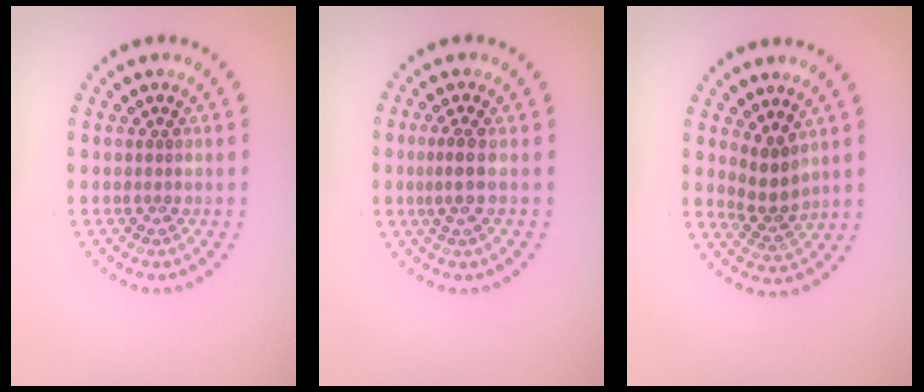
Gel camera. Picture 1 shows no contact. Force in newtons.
{"total": 2.1, "press": 1.5, "slide": 1.5}
{"total": 2.5, "press": 2.0, "slide": 1.6}